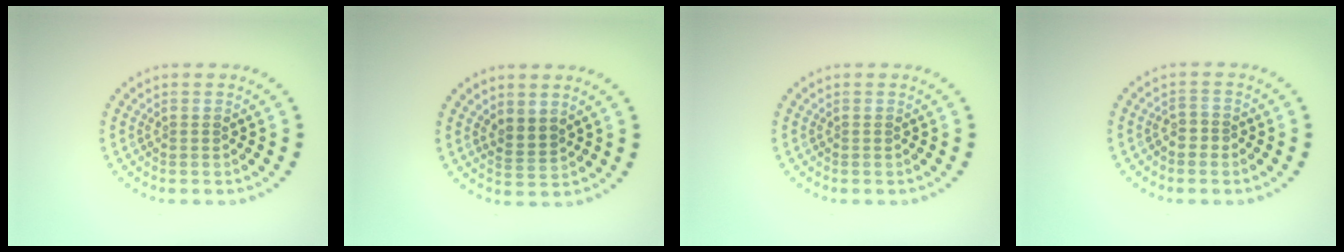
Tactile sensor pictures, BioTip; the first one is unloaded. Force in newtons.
{"total": 1.7, "press": 1.3, "slide": 1.1}
{"total": 0.0}
{"total": 1.5, "press": 1.3, "slide": 0.8}